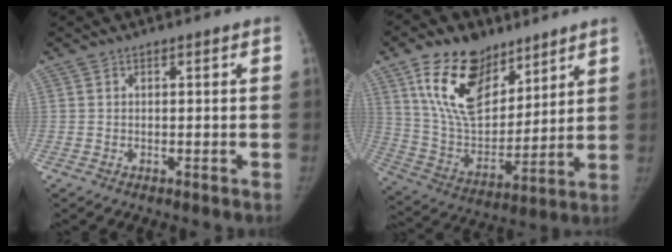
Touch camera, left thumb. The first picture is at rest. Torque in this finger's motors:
{"motor_torque": [0.35, 0.41, 1.59, -1.18, 0.11]}